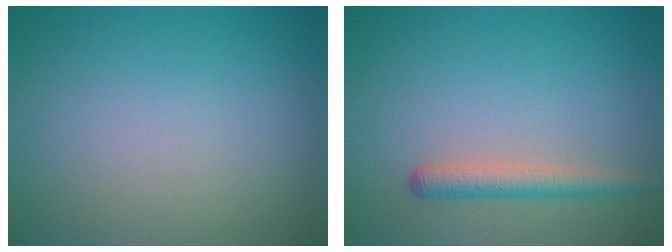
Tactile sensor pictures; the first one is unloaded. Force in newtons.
{"total": 2.2, "press": 2.2, "slide": 0.1}